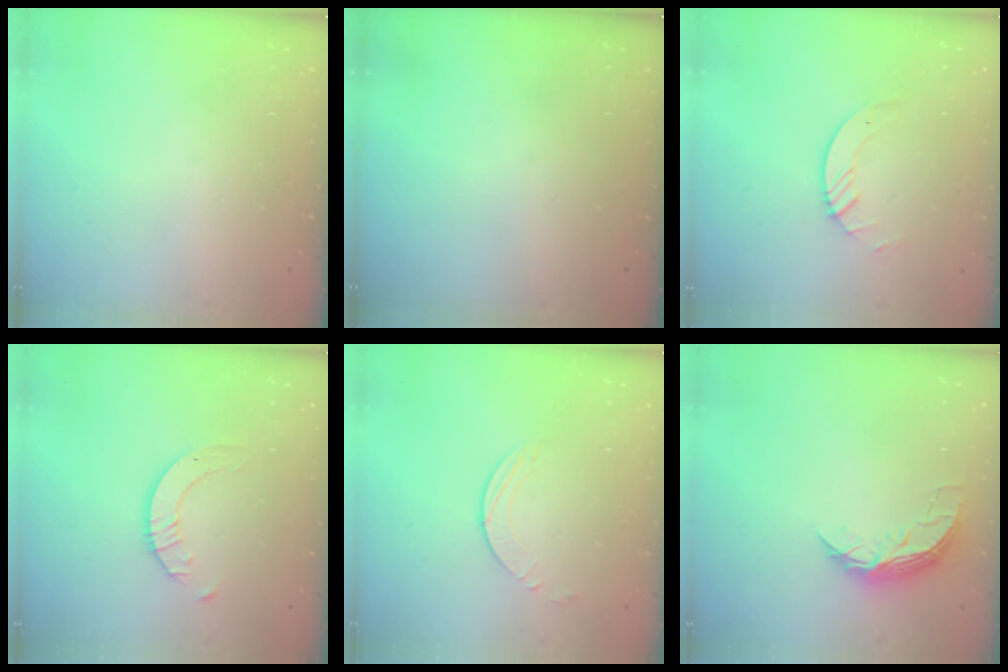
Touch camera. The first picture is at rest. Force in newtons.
{"total": 0.0}
{"total": 3.6, "press": 3.6, "slide": 0.4}
{"total": 2.3, "press": 2.3, "slide": 0.2}
{"total": 4.8, "press": 4.8, "slide": 0.5}
{"total": 6.9, "press": 6.9, "slide": 0.5}